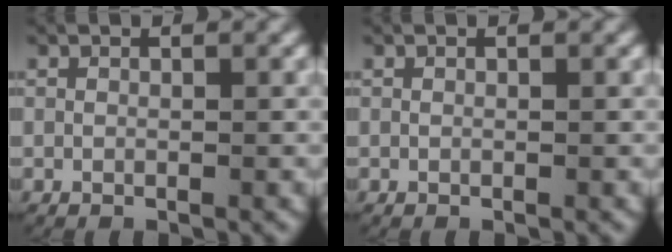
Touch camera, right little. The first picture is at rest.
{"total": 0.0}